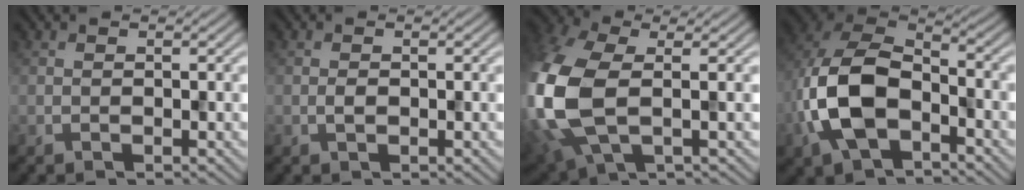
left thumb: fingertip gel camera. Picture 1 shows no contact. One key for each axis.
{"total": 0.9, "fx": -0.3, "fy": 0.4, "fz": 0.7, "tx": -0.016, "ty": -0.003, "tz": -0.009}
{"total": 14.4, "fx": -0.3, "fy": 8.5, "fz": 11.6, "tx": -0.339, "ty": -0.025, "tz": 0.006}
{"total": 12.9, "fx": -4.1, "fy": 7.6, "fz": 9.5, "tx": -0.242, "ty": -0.013, "tz": -0.088}